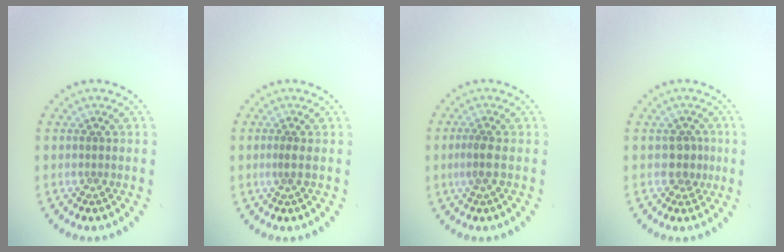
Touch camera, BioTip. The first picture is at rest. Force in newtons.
{"total": 0.6, "press": 0.4, "slide": 0.5}
{"total": 1.5, "press": 1.3, "slide": 0.9}
{"total": 1.7, "press": 1.6, "slide": 0.7}